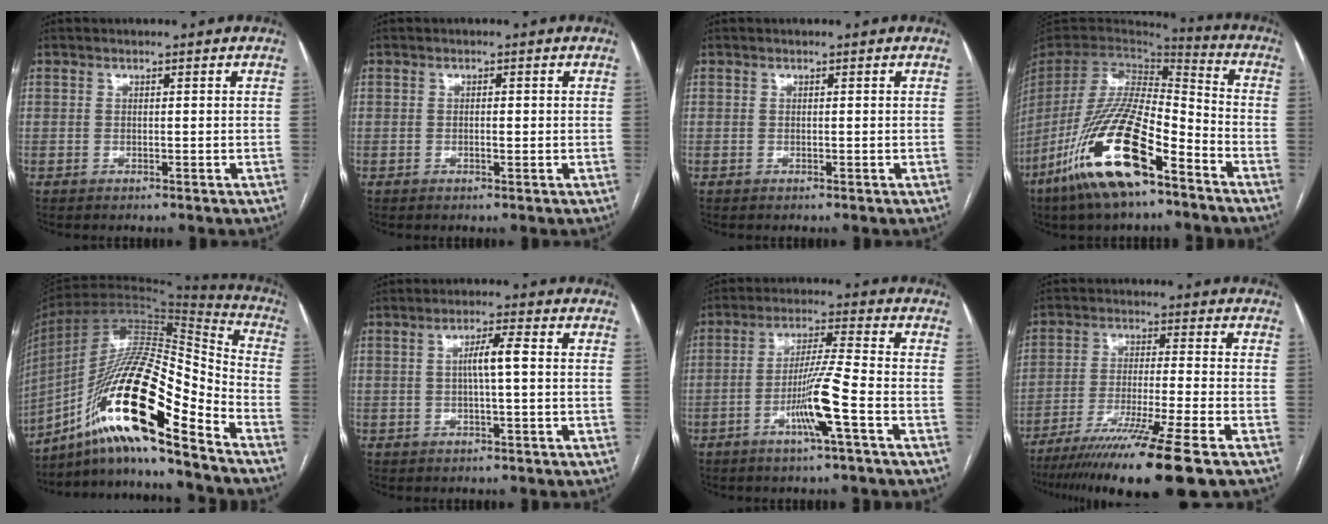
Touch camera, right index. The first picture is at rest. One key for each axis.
{"total": 1.1, "fx": -0.1, "fy": 0.4, "fz": 1.1, "tx": -0.018, "ty": 0.000, "tz": -0.002}
{"total": 0.0}
{"total": 21.0, "fx": -12.3, "fy": 5.0, "fz": 16.3, "tx": -0.344, "ty": -0.043, "tz": -0.230}
{"total": 23.2, "fx": -13.0, "fy": 3.3, "fz": 19.0, "tx": -0.357, "ty": -0.002, "tz": -0.230}
{"total": 3.9, "fx": 0.1, "fy": 0.2, "fz": 3.9, "tx": -0.072, "ty": 0.007, "tz": 0.003}
{"total": 8.7, "fx": -3.5, "fy": -0.9, "fz": 7.9, "tx": -0.154, "ty": -0.003, "tz": -0.069}
{"total": 16.2, "fx": -11.8, "fy": -1.7, "fz": 11.0, "tx": -0.175, "ty": -0.050, "tz": -0.195}